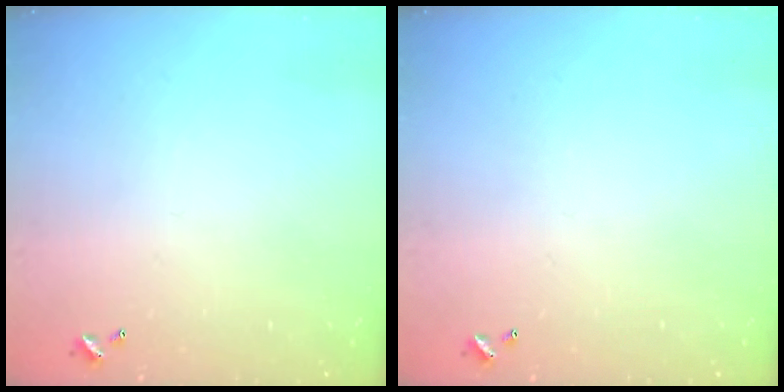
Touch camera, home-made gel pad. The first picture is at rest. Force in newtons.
{"total": 0.0}